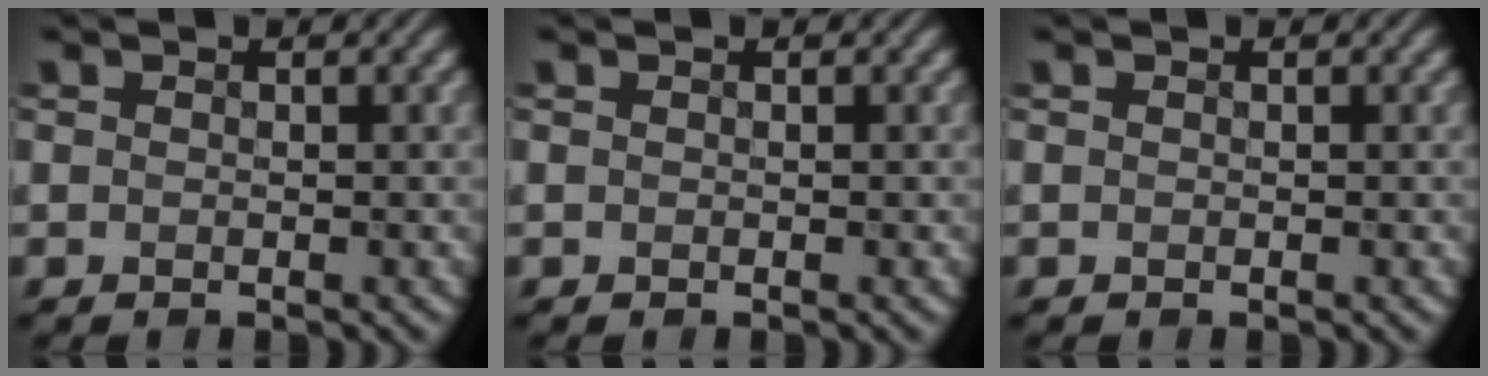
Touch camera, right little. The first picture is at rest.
{"total": 0.0}
{"total": 0.0}